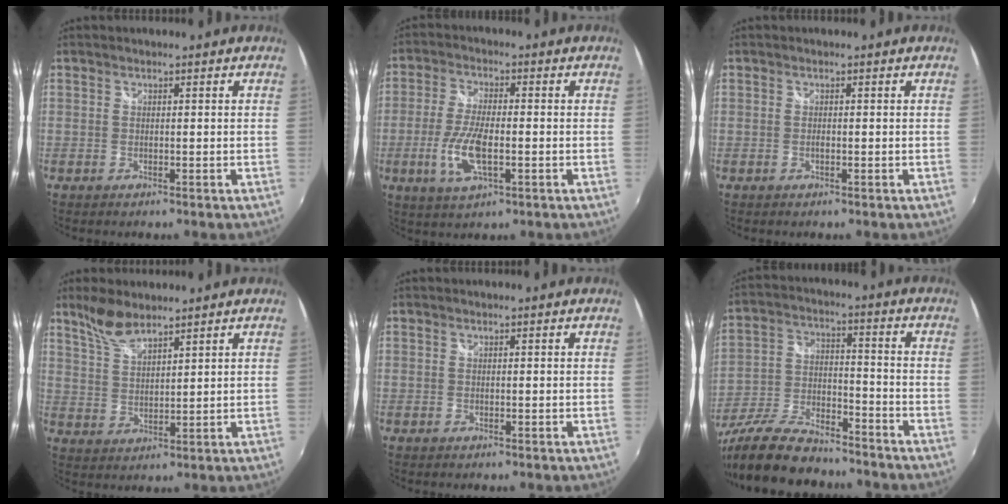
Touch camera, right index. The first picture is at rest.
{"total": 8.7, "force": [-2.3, 3.0, 7.9], "torque": [-0.167, -0.008, -0.046]}
{"total": 0.5, "force": [-0.2, 0.2, 0.5], "torque": [-0.010, -0.002, -0.005]}
{"total": 6.4, "force": [5.1, 1.9, 3.3], "torque": [-0.063, 0.007, 0.107]}
{"total": 0.0}
{"total": 19.4, "force": [-15.5, 5.9, 10.1], "torque": [-0.213, -0.027, -0.267]}